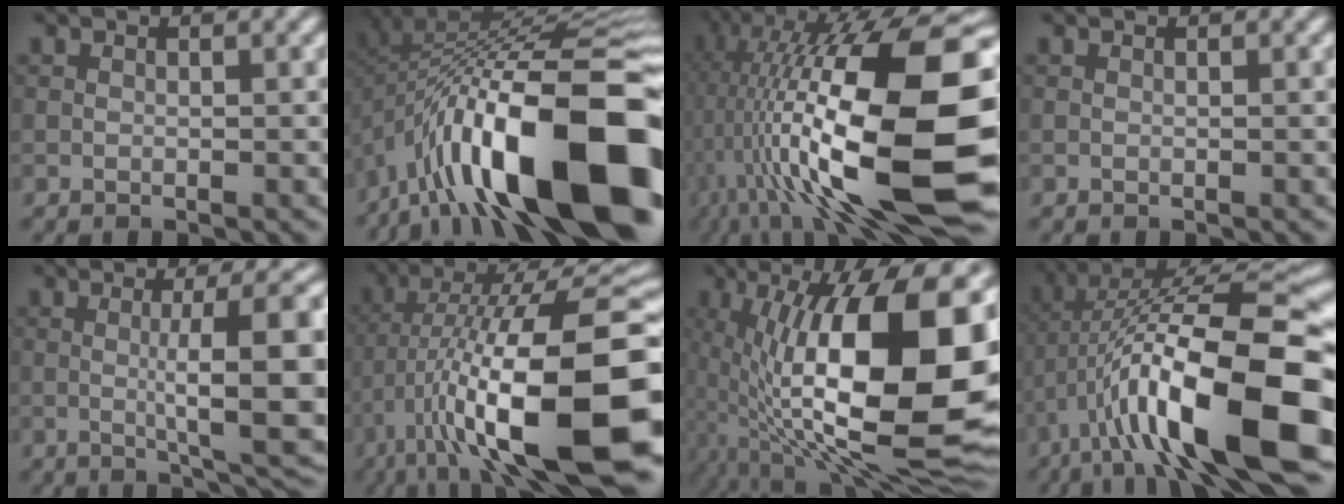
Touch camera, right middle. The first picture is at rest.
{"total": 18.9, "force": [-7.5, 6.9, 16.0], "torque": [-0.256, 0.039, -0.129]}
{"total": 19.6, "force": [-0.5, 6.0, 18.6], "torque": [-0.320, 0.022, -0.003]}
{"total": 0.0}
{"total": 9.9, "force": [-0.3, 1.9, 9.7], "torque": [-0.127, 0.007, 0.003]}
{"total": 16.7, "force": [-4.4, 5.0, 15.3], "torque": [-0.249, 0.032, -0.065]}
{"total": 16.4, "force": [0.0, 6.0, 15.2], "torque": [-0.250, 0.007, 0.007]}
{"total": 15.8, "force": [-3.7, 4.4, 14.7], "torque": [-0.248, 0.033, -0.053]}